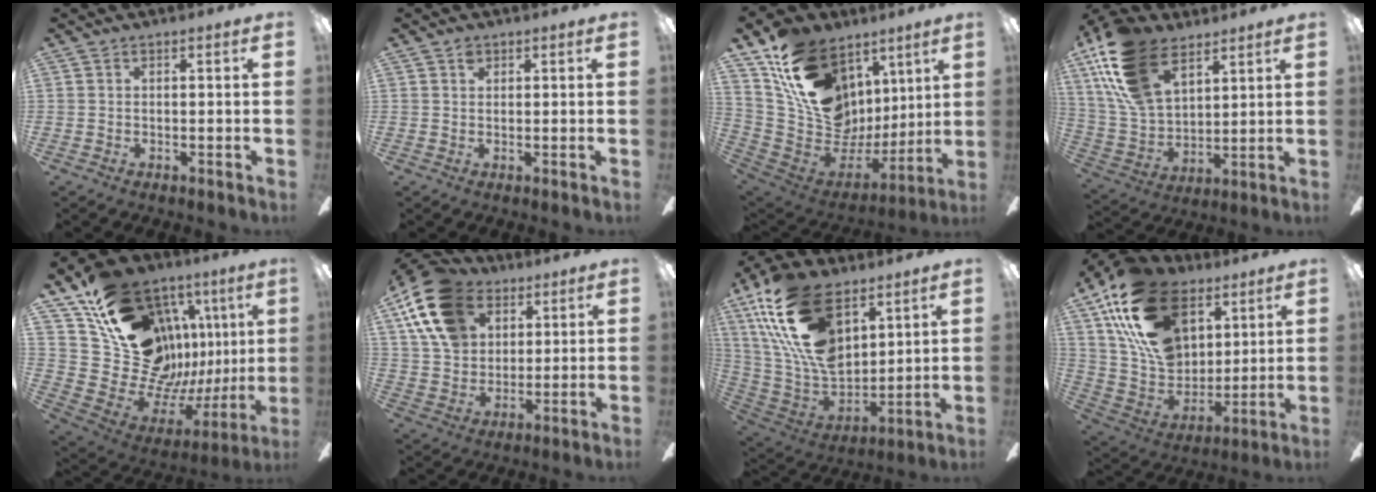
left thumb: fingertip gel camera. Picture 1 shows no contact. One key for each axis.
{"total": 1.4, "fx": 0.9, "fy": 0.9, "fz": 0.6, "tx": -0.012, "ty": 0.001, "tz": 0.016}
{"total": 20.6, "fx": 8.7, "fy": 15.3, "fz": 10.6, "tx": -0.186, "ty": -0.050, "tz": 0.174}
{"total": 19.7, "fx": 11.1, "fy": 11.2, "fz": 11.9, "tx": -0.269, "ty": -0.039, "tz": 0.206}
{"total": 20.0, "fx": 10.6, "fy": 13.5, "fz": 10.3, "tx": -0.172, "ty": -0.095, "tz": 0.233}
{"total": 17.7, "fx": 8.7, "fy": 12.4, "fz": 9.1, "tx": -0.194, "ty": -0.021, "tz": 0.169}
{"total": 24.6, "fx": 11.9, "fy": 13.8, "fz": 16.5, "tx": -0.348, "ty": -0.052, "tz": 0.214}
{"total": 24.5, "fx": 12.3, "fy": 16.1, "fz": 13.8, "tx": -0.272, "ty": -0.047, "tz": 0.225}